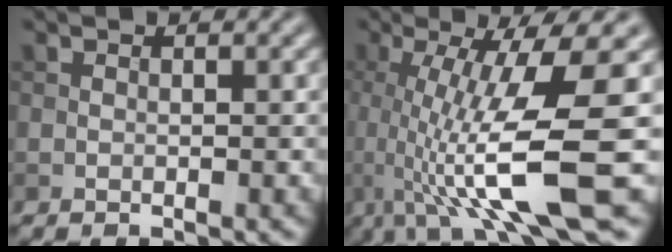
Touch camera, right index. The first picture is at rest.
{"total": 11.3, "force": [-1.1, 2.1, 11.0], "torque": [-0.162, -0.010, -0.013]}